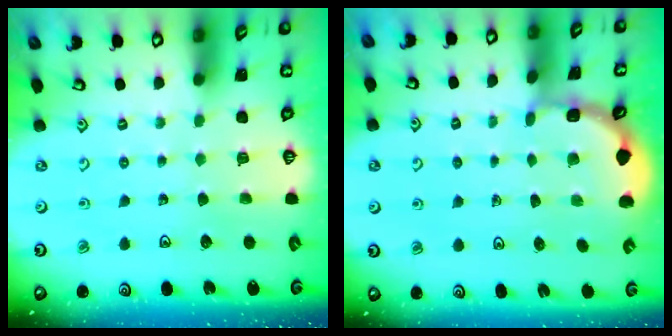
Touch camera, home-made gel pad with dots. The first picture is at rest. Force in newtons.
{"total": 2.1, "press": 2.1, "slide": 0.1}